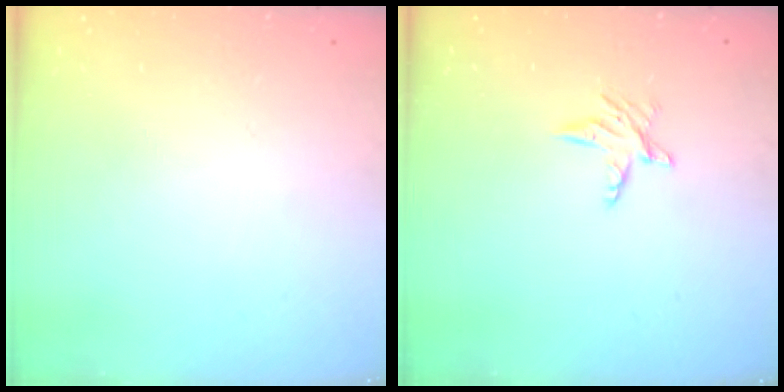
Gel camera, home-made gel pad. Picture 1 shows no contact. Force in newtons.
{"total": 3.9, "press": 3.9, "slide": 0.5}